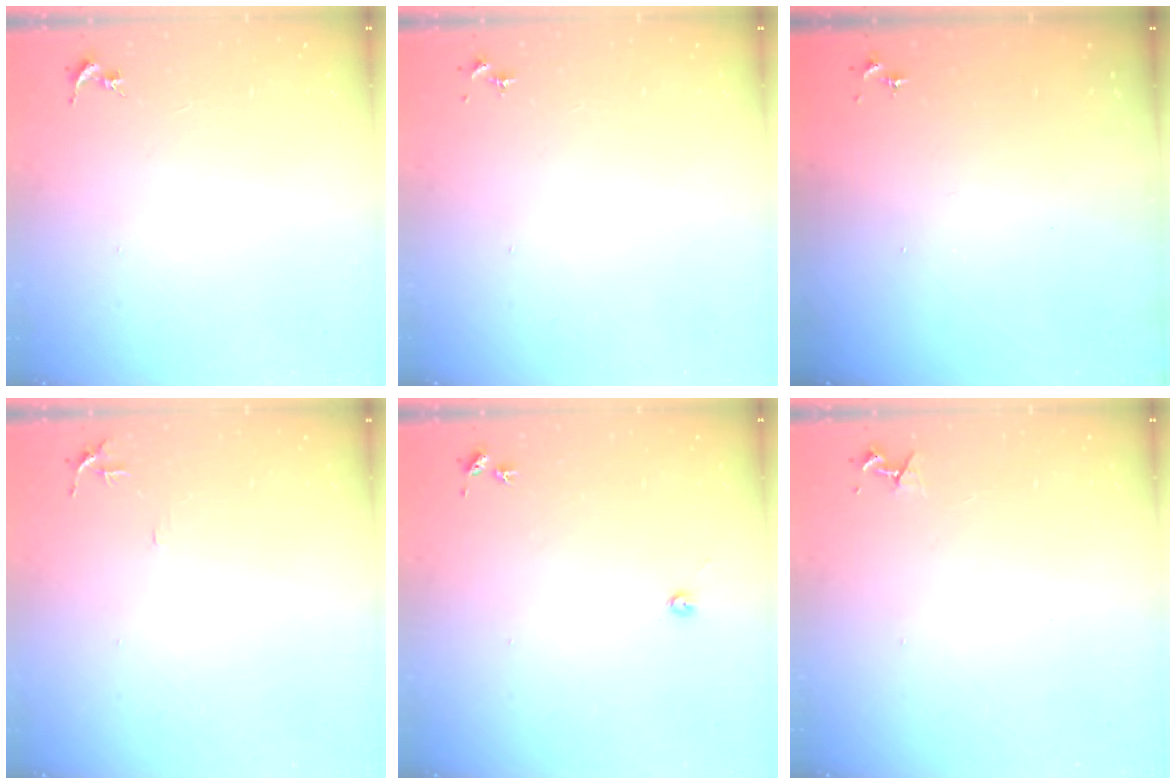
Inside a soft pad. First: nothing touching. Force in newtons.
{"total": 0.0}
{"total": 0.0}
{"total": 4.7, "press": 4.7, "slide": 0.5}
{"total": 2.2, "press": 2.2, "slide": 0.3}
{"total": 3.8, "press": 3.7, "slide": 0.6}